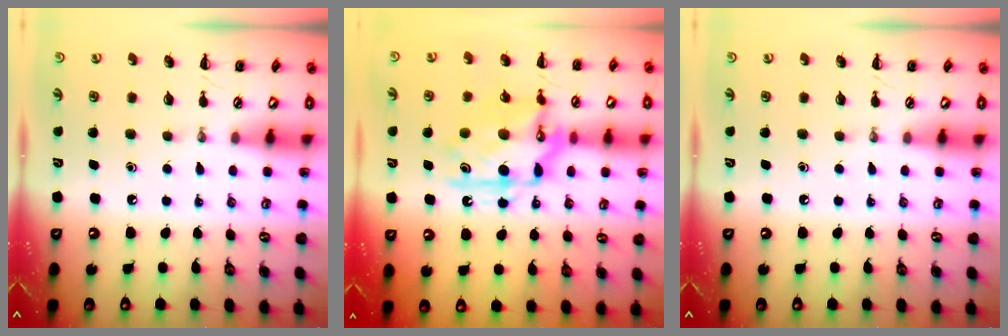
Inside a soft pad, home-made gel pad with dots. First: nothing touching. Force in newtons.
{"total": 15.3, "press": 15.3, "slide": 0.7}
{"total": 0.0}